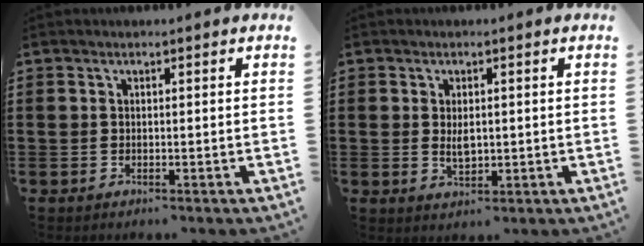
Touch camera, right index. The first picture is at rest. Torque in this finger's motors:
{"motor_torque": [1.06, 1.08, 0.01, 0.00]}